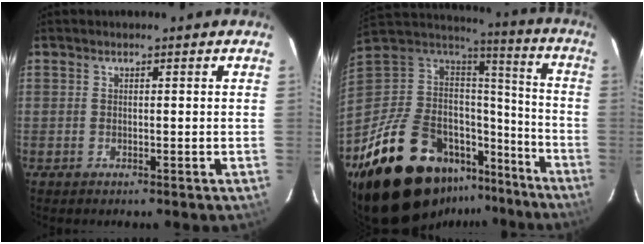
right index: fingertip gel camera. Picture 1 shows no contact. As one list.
[{"total": 24.5, "force": [-17.4, 11.9, 12.6], "torque": [-0.239, 0.014, -0.268]}]